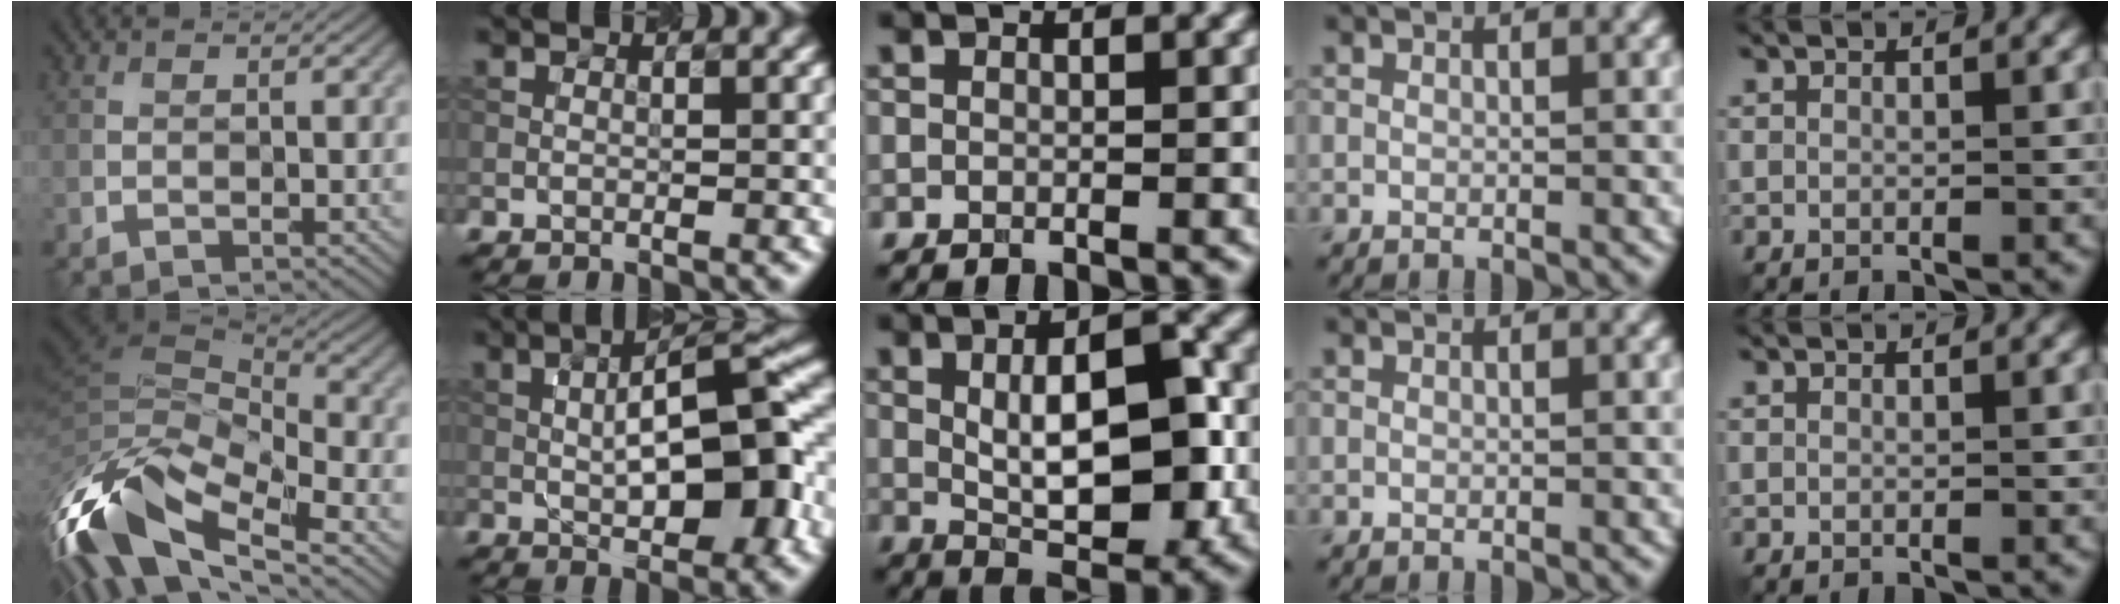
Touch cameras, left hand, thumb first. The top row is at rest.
{"thumb": {"total": 16.6, "force": [-7.8, 7.8, 12.4], "torque": [-0.299, -0.021, -0.143]}, "index": {"total": 9.5, "force": [0.1, 3.2, 9.0], "torque": [-0.131, 0.015, 0.000]}, "middle": {"total": 8.1, "force": [0.2, 3.3, 7.4], "torque": [-0.112, 0.003, 0.003]}}